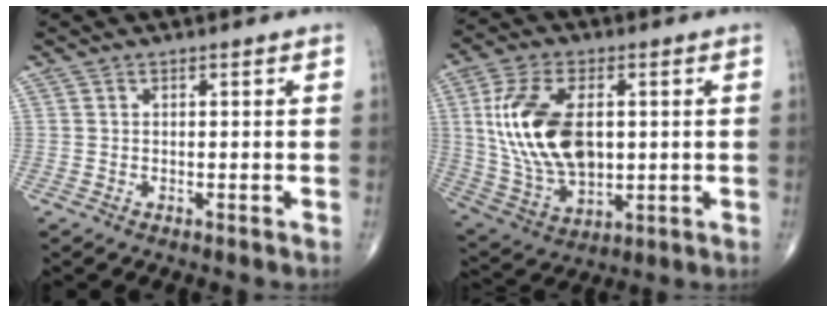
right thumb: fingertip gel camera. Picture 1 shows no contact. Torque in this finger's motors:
{"motor_torque": [-0.63, 1.35, 1.17, 0.71, 0.20]}